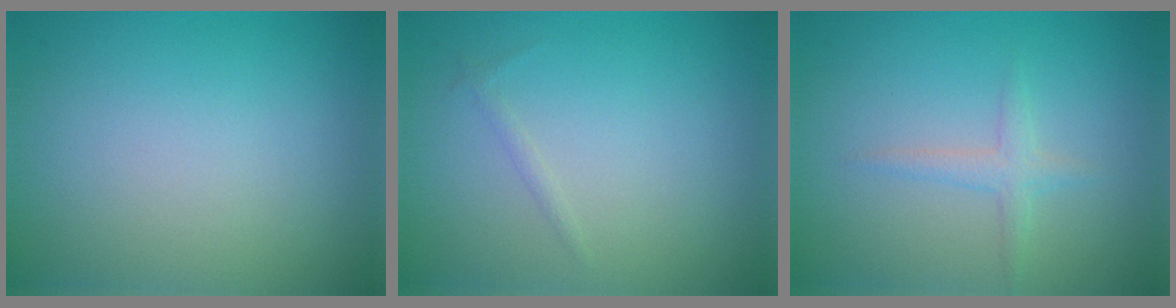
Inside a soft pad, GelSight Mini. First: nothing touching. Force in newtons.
{"total": 0.5, "press": 0.5, "slide": 0.0}
{"total": 1.3, "press": 1.3, "slide": 0.1}